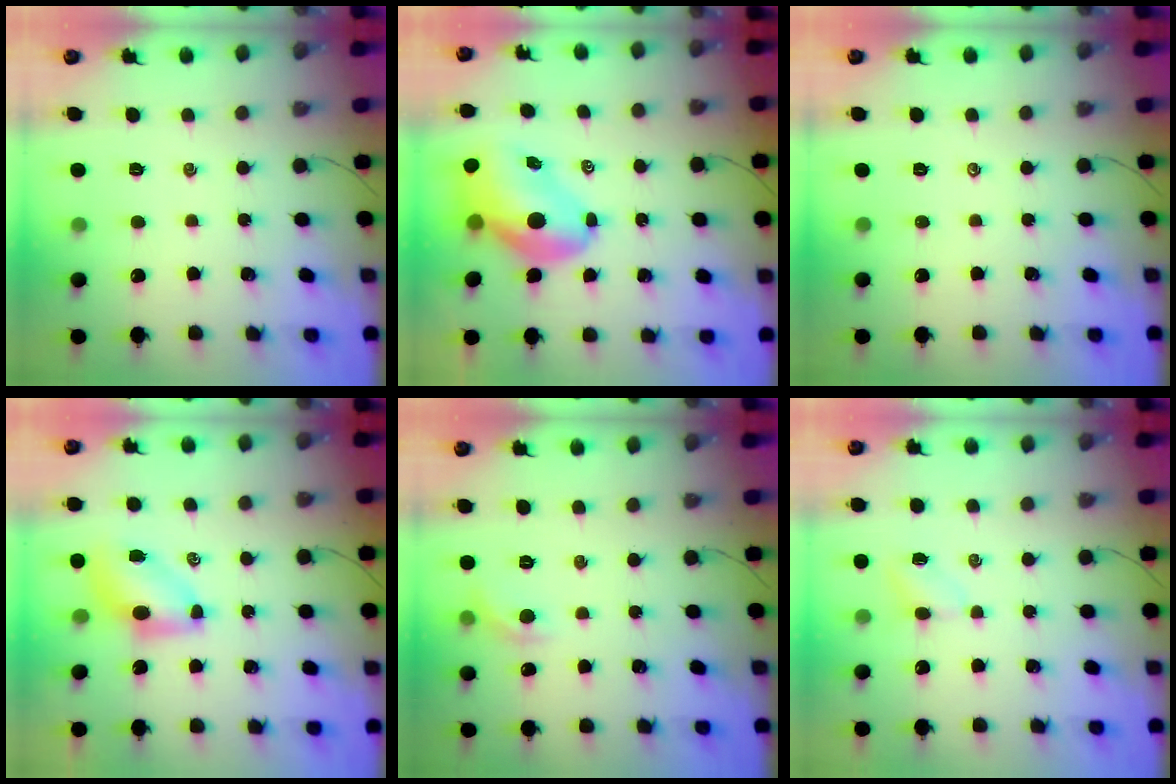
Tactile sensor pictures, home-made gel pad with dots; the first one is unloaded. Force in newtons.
{"total": 10.6, "press": 10.2, "slide": 3.0}
{"total": 0.0}
{"total": 6.6, "press": 6.6, "slide": 0.9}
{"total": 5.5, "press": 5.3, "slide": 1.4}
{"total": 3.4, "press": 3.3, "slide": 0.9}